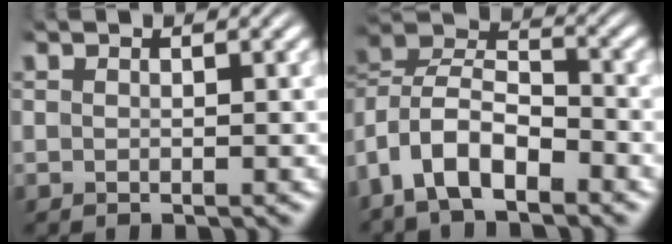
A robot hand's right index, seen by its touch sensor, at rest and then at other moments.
{"total": 8.7, "force": [0.1, 7.2, 4.8], "torque": [-0.126, -0.005, -0.016]}